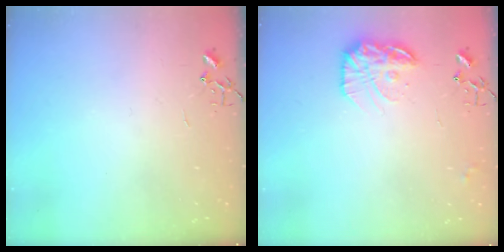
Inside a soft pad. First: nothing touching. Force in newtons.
{"total": 15.0, "press": 15.0, "slide": 1.1}